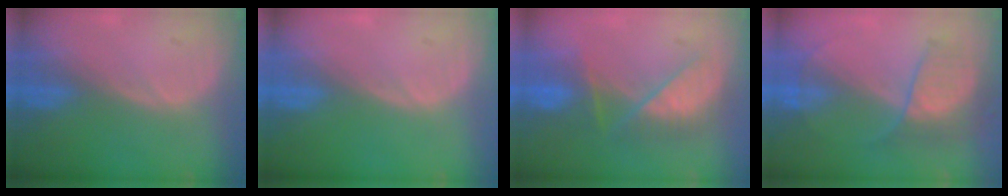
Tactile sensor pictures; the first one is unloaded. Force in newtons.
{"total": 0.0}
{"total": 7.1, "press": 7.0, "slide": 1.3}
{"total": 7.3, "press": 6.0, "slide": 4.0}